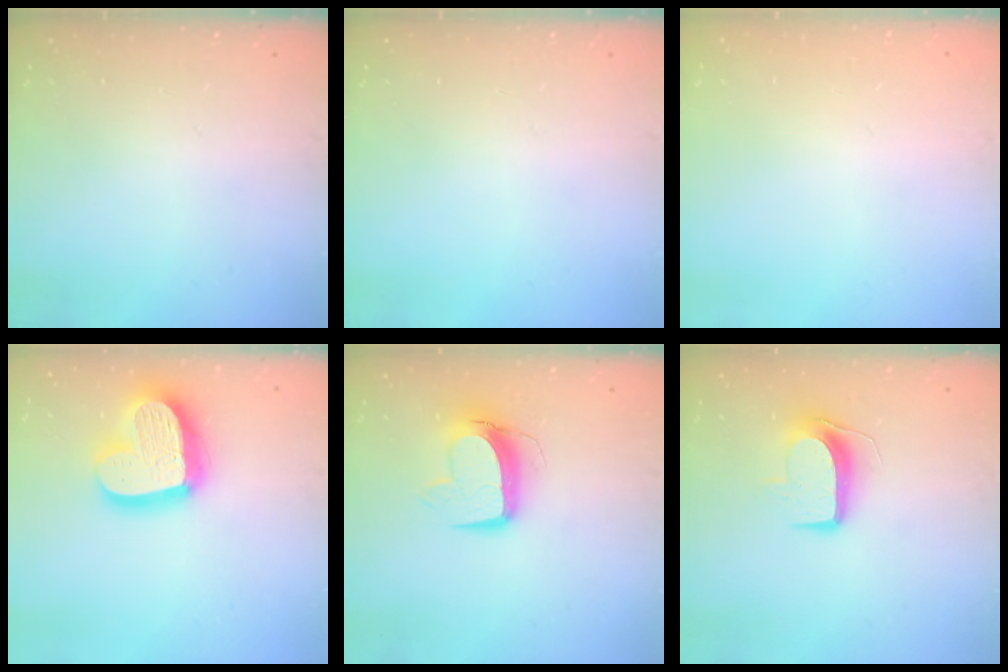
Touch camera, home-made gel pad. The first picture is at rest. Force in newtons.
{"total": 0.0}
{"total": 0.0}
{"total": 20.8, "press": 20.7, "slide": 1.9}
{"total": 11.0, "press": 11.0, "slide": 1.4}
{"total": 9.1, "press": 9.1, "slide": 0.1}